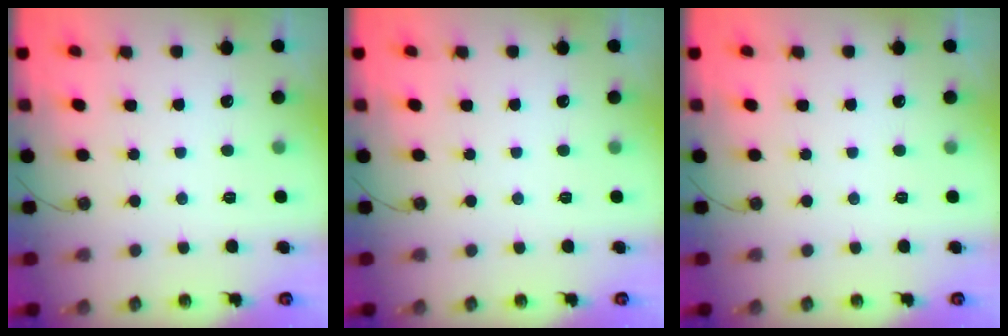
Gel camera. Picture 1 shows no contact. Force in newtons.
{"total": 0.0}
{"total": 0.0}